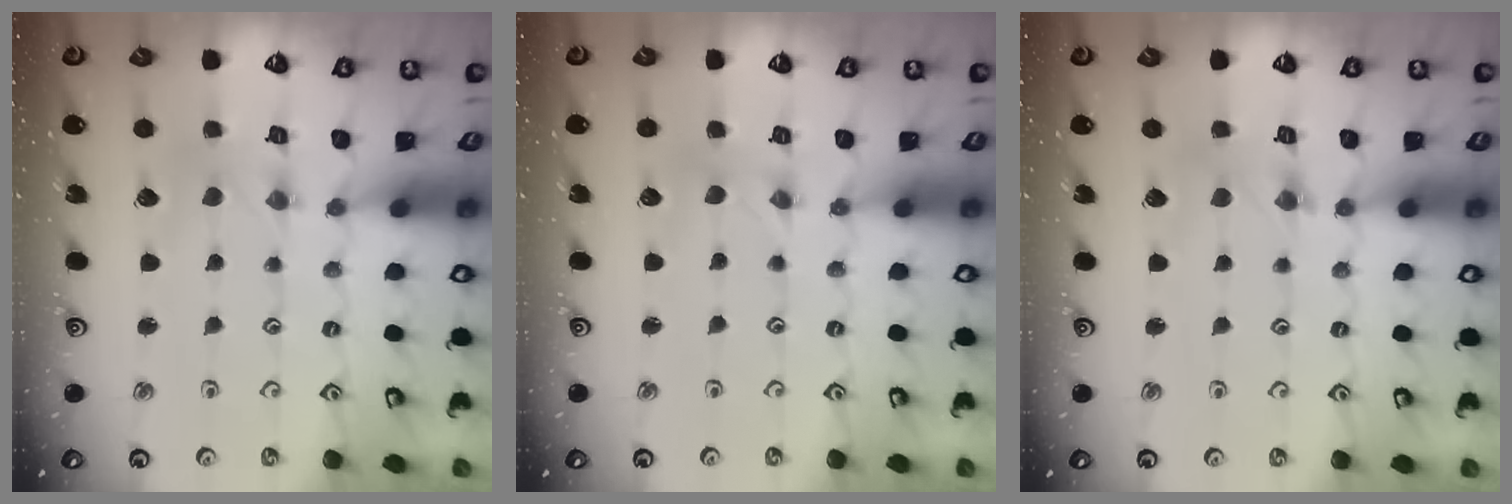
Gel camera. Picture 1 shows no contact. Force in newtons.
{"total": 0.0}
{"total": 2.7, "press": 2.7, "slide": 0.4}